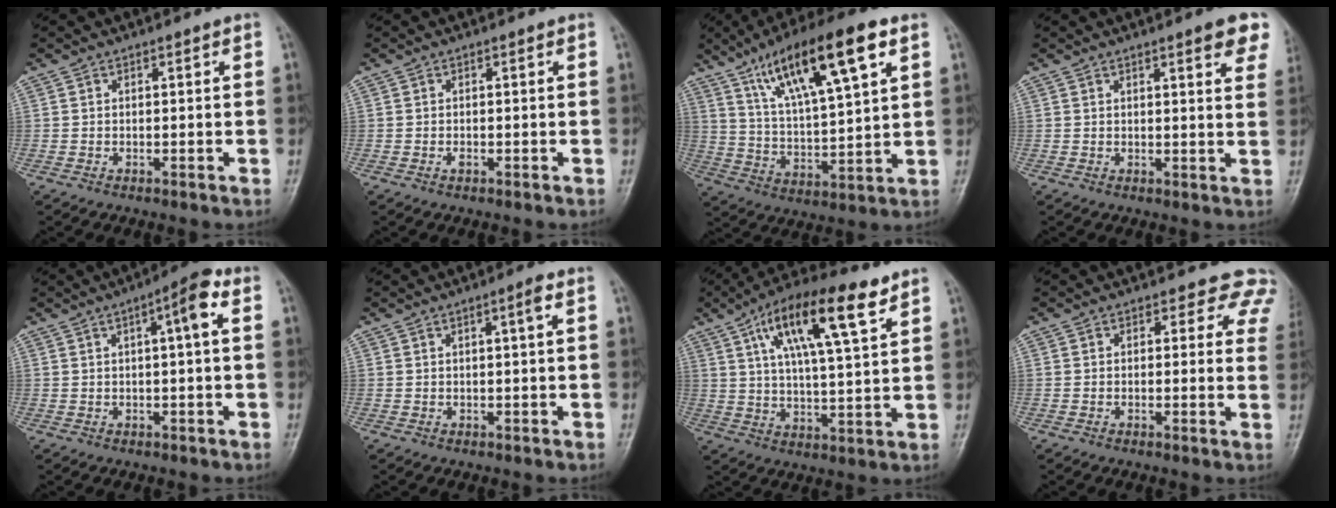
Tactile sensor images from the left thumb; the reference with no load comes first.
{"total": 0.5, "force": [-0.3, 0.3, 0.3], "torque": [-0.001, 0.000, -0.006]}
{"total": 19.4, "force": [9.8, 4.9, 16.0], "torque": [-0.259, -0.019, 0.174]}
{"total": 7.3, "force": [4.4, 1.5, 5.6], "torque": [-0.045, -0.013, 0.046]}
{"total": 5.7, "force": [1.4, 1.0, 5.4], "torque": [-0.083, 0.016, 0.016]}
{"total": 2.1, "force": [0.6, 0.0, 2.0], "torque": [-0.038, 0.003, 0.011]}
{"total": 16.9, "force": [8.4, 4.6, 14.0], "torque": [-0.227, -0.012, 0.141]}
{"total": 6.2, "force": [4.9, 3.5, 1.5], "torque": [0.030, -0.016, 0.027]}